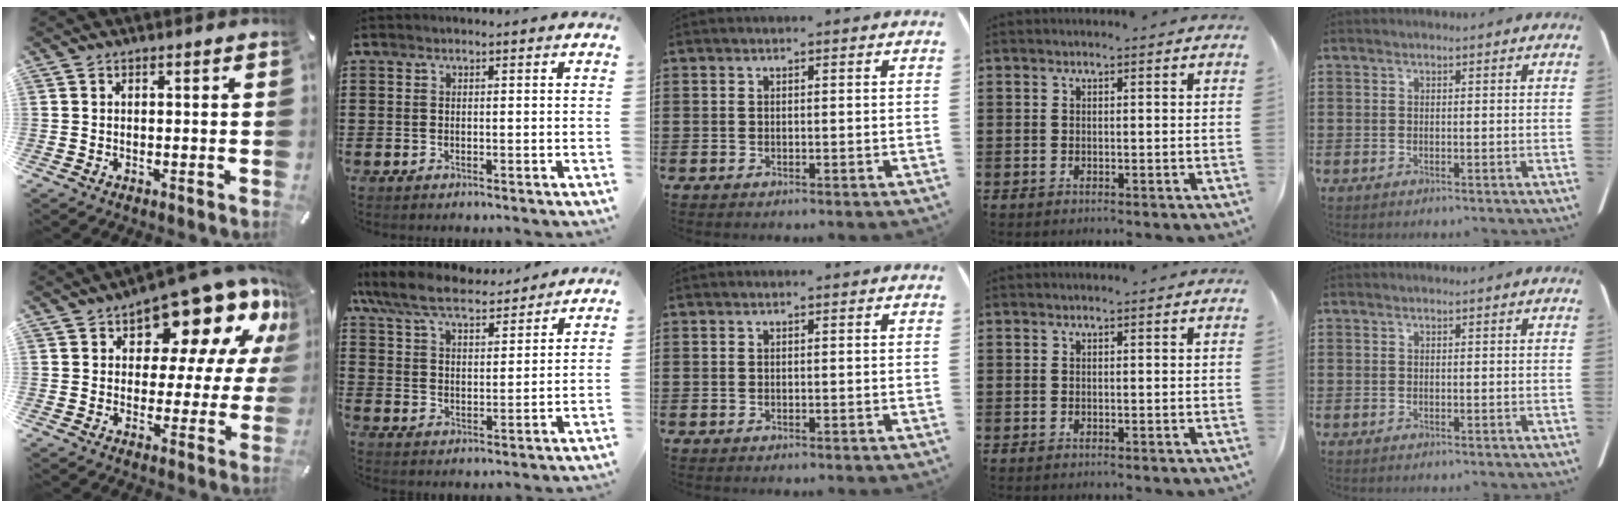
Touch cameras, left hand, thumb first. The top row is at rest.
{"thumb": {"total": 16.0, "force": [11.3, 7.8, 8.3], "torque": [-0.118, -0.091, 0.191]}, "index": {"total": 7.8, "force": [7.0, 1.4, 3.0], "torque": [-0.087, -0.029, 0.125]}}